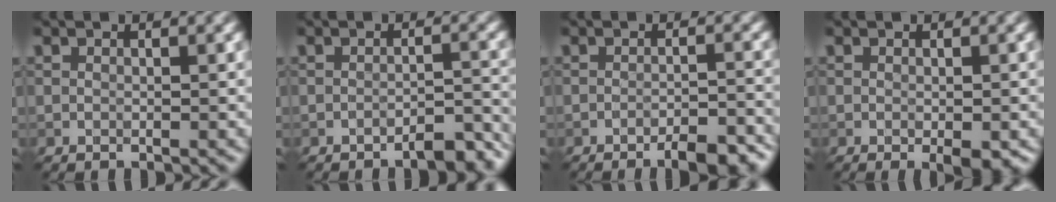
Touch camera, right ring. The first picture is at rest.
{"total": 2.9, "force": [-2.3, 0.6, 1.8], "torque": [-0.019, 0.007, -0.036]}
{"total": 4.3, "force": [-2.9, 0.9, 3.1], "torque": [-0.044, 0.001, -0.042]}
{"total": 2.2, "force": [-0.8, 0.6, 1.9], "torque": [-0.025, -0.007, -0.009]}